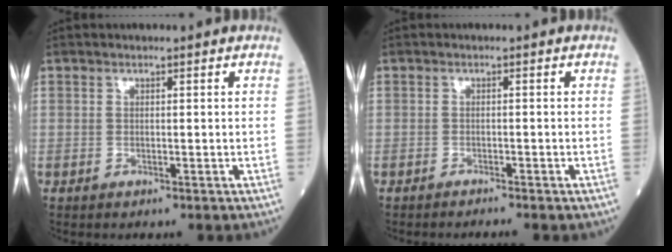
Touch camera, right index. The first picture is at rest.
{"total": 1.7, "force": [-1.6, -0.1, 0.6], "torque": [-0.012, -0.002, -0.020]}